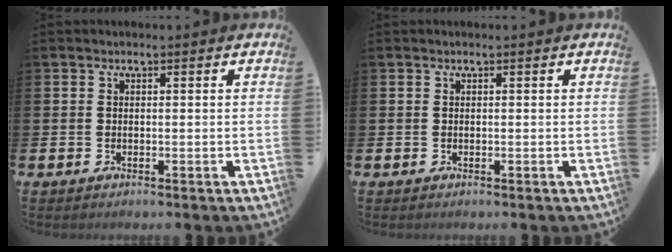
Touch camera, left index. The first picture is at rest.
{"total": 0.0}